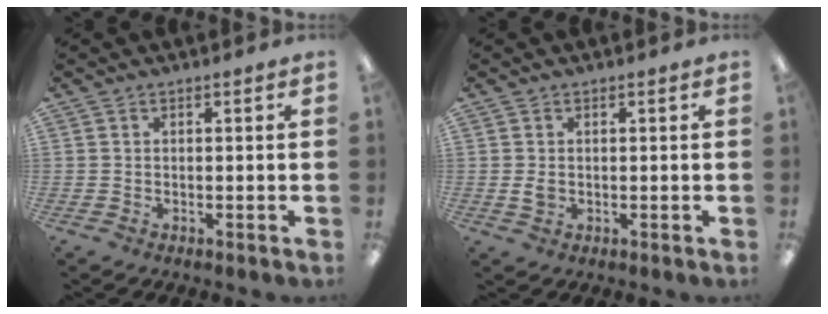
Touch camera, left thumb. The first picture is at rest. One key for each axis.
{"total": 1.9, "fx": 0.0, "fy": 1.4, "fz": 1.3, "tx": -0.016, "ty": 0.000, "tz": -0.002}